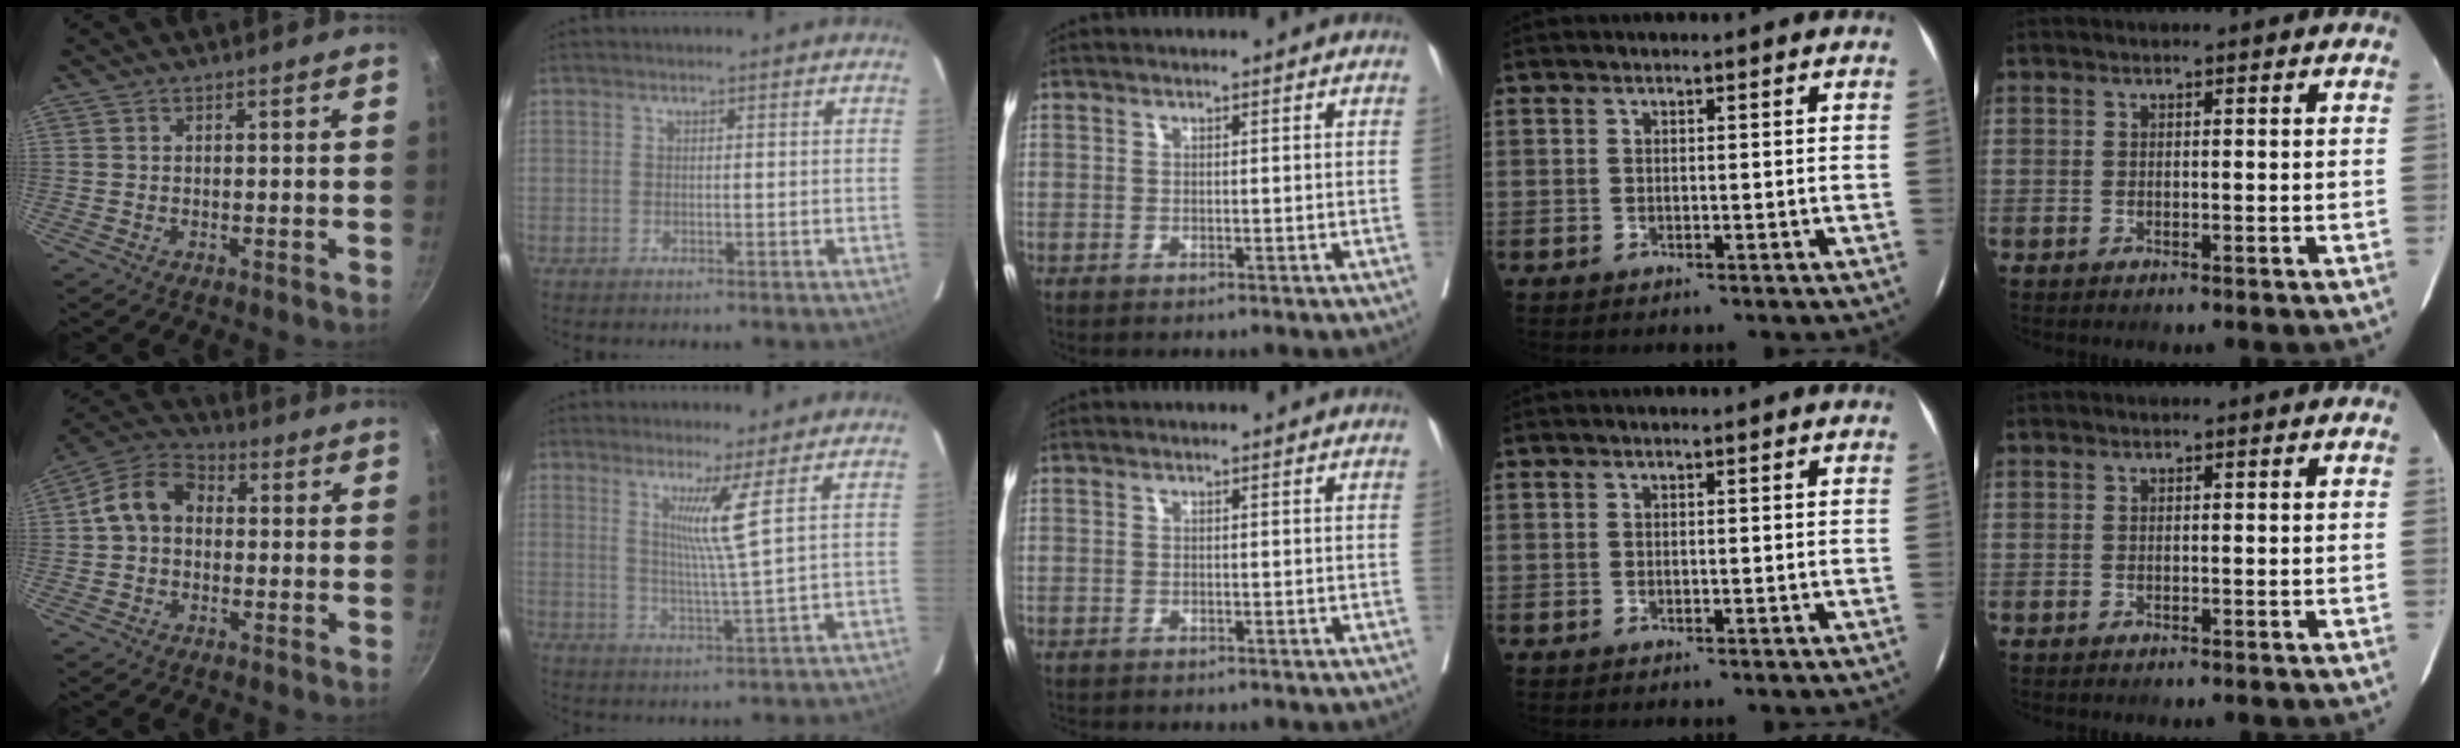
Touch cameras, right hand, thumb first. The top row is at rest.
{"thumb": {"total": 9.8, "force": [0.5, 7.3, 6.4], "torque": [-0.106, 0.032, -0.007]}, "index": {"total": 5.9, "force": [2.4, -2.0, 5.0], "torque": [-0.093, -0.021, 0.049]}, "middle": {"total": 1.9, "force": [-1.7, 0.7, 0.6], "torque": [-0.018, -0.005, -0.023]}}